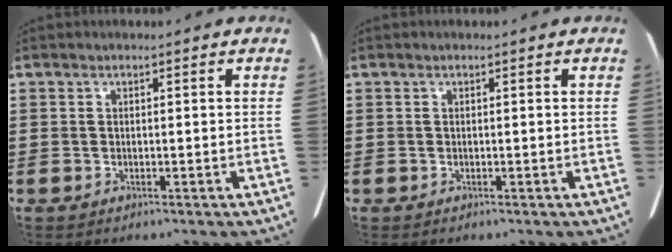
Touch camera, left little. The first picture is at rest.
{"total": 0.0}